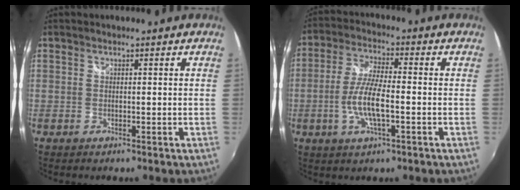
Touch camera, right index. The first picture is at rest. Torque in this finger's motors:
{"motor_torque": [0.28, -0.10, 0.25, 0.13]}